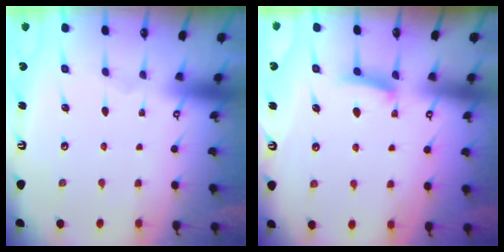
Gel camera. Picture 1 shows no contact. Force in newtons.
{"total": 5.5, "press": 5.5, "slide": 0.7}